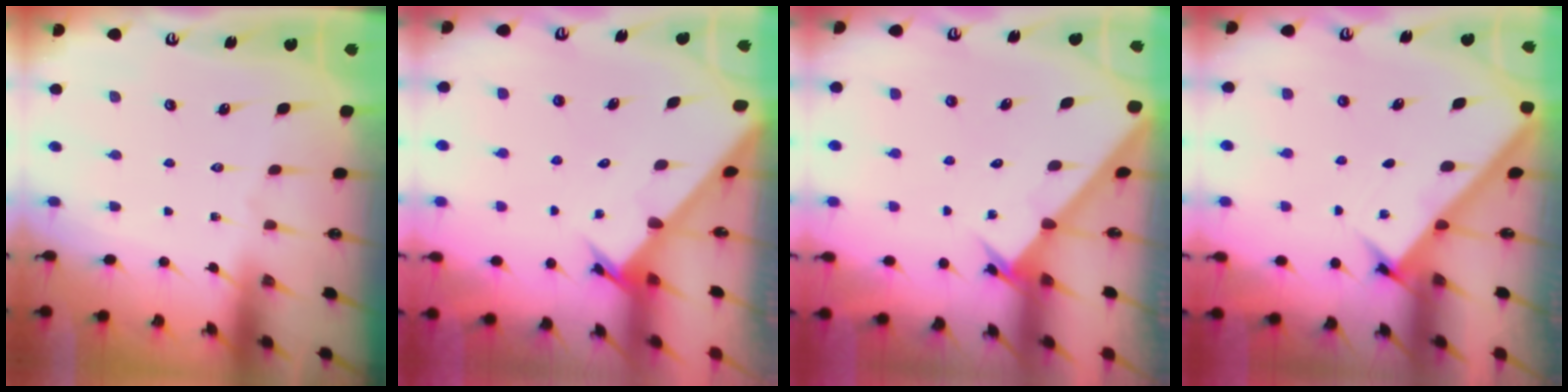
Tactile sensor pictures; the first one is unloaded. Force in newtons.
{"total": 2.5, "press": 2.5, "slide": 0.2}
{"total": 1.8, "press": 1.8, "slide": 0.2}
{"total": 2.5, "press": 2.5, "slide": 0.3}